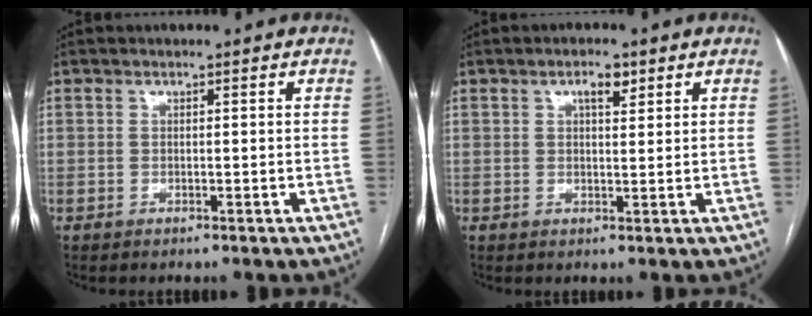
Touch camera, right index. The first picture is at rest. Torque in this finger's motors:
{"motor_torque": [0.02, 0.01, 0.03, 0.03]}